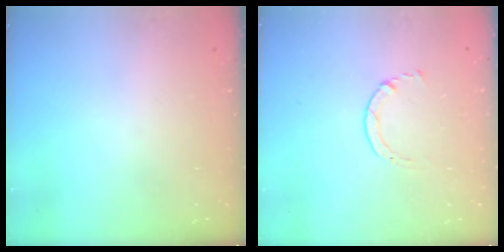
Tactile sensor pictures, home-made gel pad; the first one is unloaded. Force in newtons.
{"total": 1.7, "press": 1.6, "slide": 0.2}